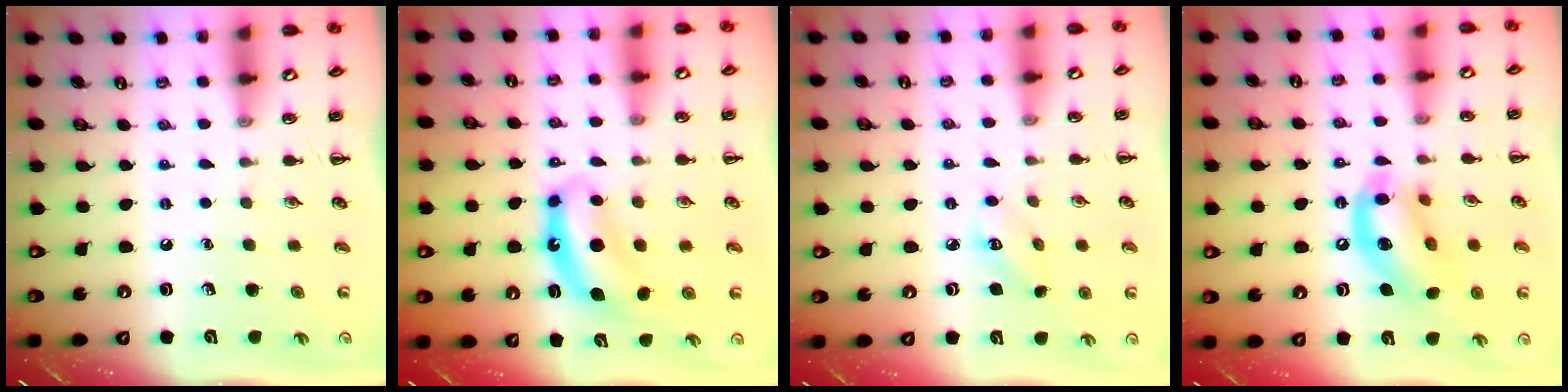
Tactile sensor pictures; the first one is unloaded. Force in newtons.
{"total": 8.2, "press": 8.0, "slide": 1.6}
{"total": 3.0, "press": 2.9, "slide": 0.7}
{"total": 13.5, "press": 13.1, "slide": 3.0}